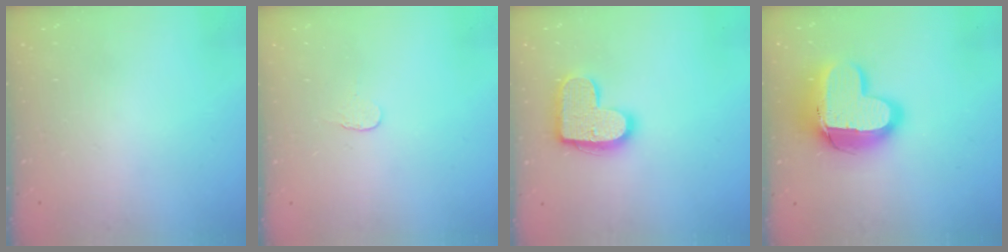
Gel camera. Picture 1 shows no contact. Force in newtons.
{"total": 3.4, "press": 3.4, "slide": 0.3}
{"total": 15.5, "press": 15.5, "slide": 0.8}
{"total": 17.0, "press": 17.0, "slide": 1.2}